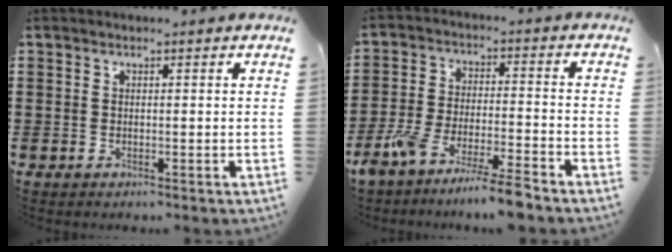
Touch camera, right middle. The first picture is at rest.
{"total": 7.9, "force": [-7.2, -0.3, 3.2], "torque": [-0.071, -0.007, -0.143]}